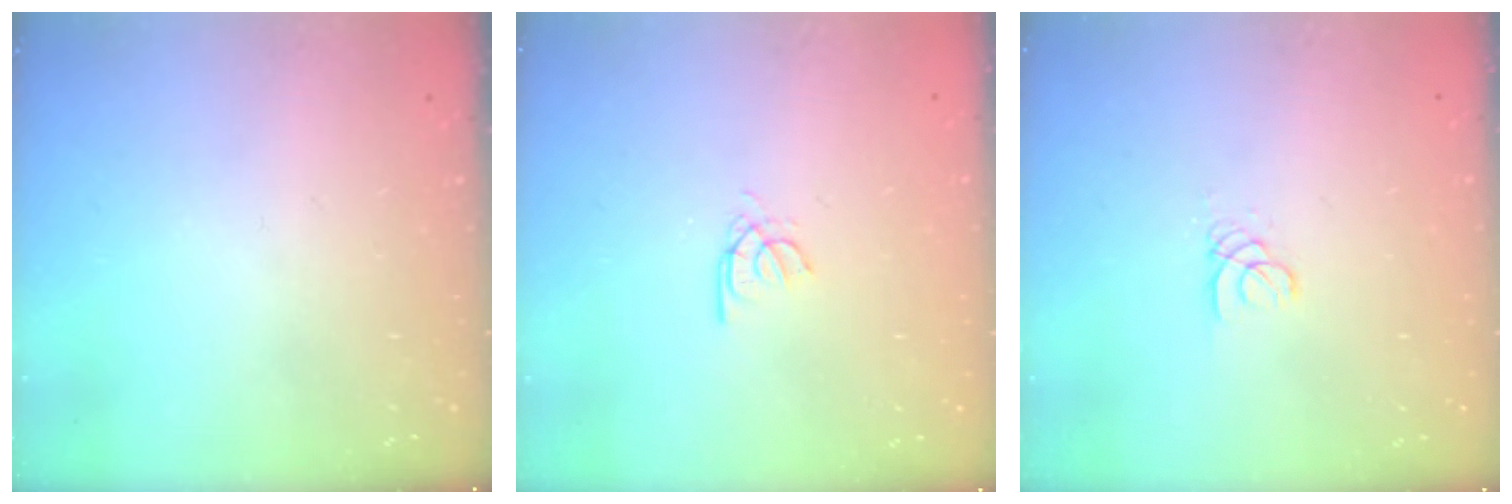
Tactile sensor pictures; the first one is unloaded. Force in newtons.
{"total": 2.6, "press": 2.6, "slide": 0.3}
{"total": 1.8, "press": 1.8, "slide": 0.2}